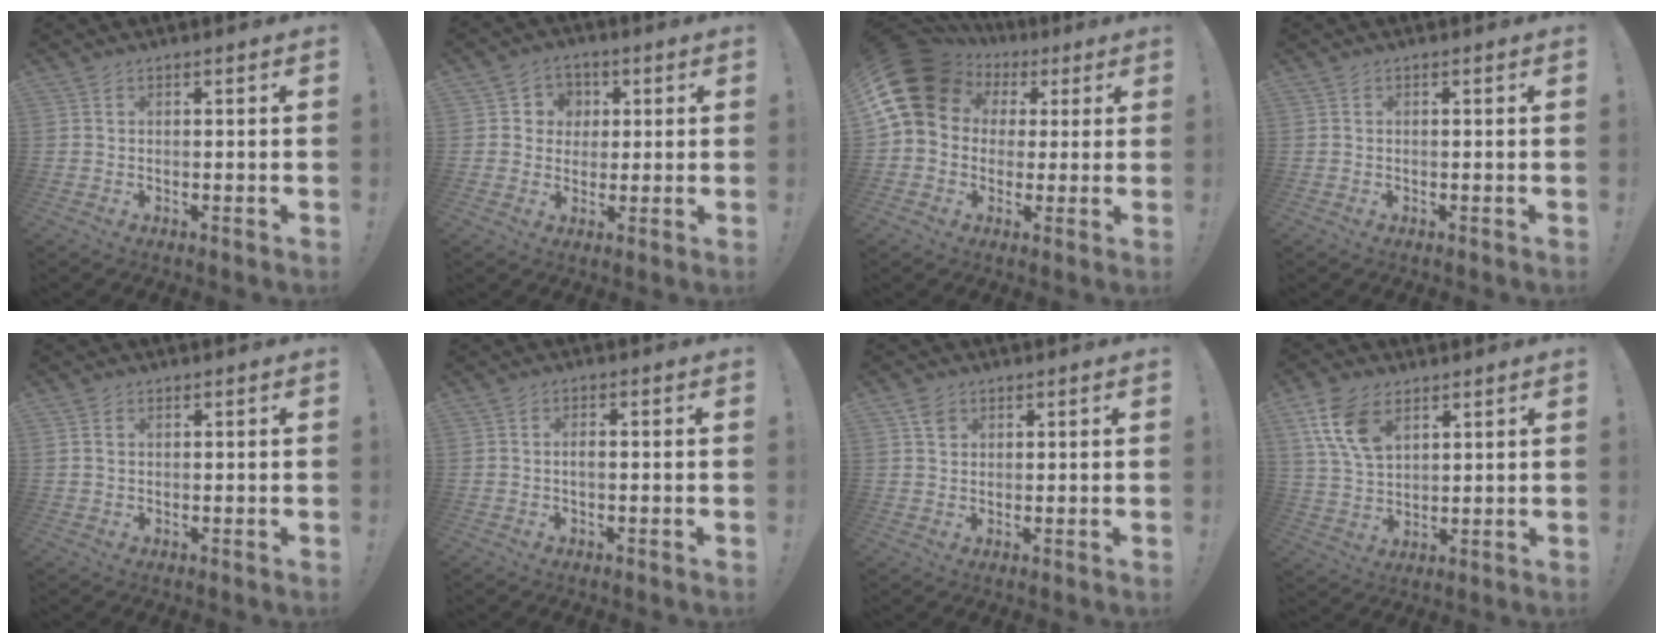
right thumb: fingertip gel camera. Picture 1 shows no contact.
{"total": 6.2, "force": [0.2, 6.1, 1.2], "torque": [-0.018, 0.006, 0.006]}
{"total": 16.7, "force": [5.4, 13.3, 8.6], "torque": [-0.158, -0.020, 0.109]}
{"total": 0.0}
{"total": 1.1, "force": [0.5, 0.8, 0.5], "torque": [-0.011, 0.002, 0.010]}
{"total": 1.8, "force": [-0.5, 0.7, 1.6], "torque": [-0.028, 0.003, -0.010]}
{"total": 2.7, "force": [1.6, 2.1, 0.9], "torque": [-0.004, -0.005, 0.028]}
{"total": 12.3, "force": [6.2, 7.5, 7.6], "torque": [-0.153, -0.014, 0.120]}